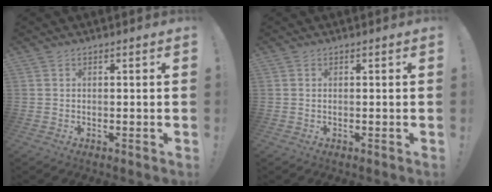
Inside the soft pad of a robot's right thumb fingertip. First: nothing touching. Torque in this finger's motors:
{"motor_torque": [-0.14, -0.02, 0.23, -0.13, 0.05]}